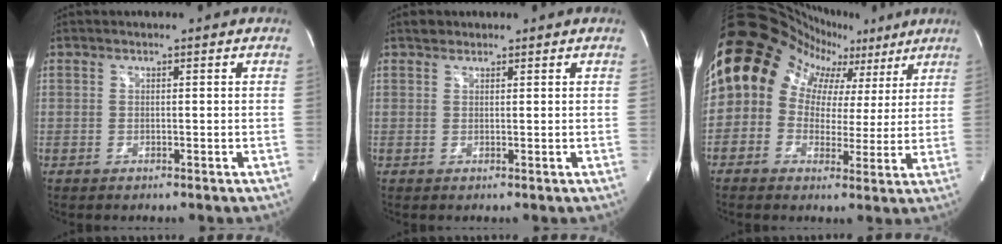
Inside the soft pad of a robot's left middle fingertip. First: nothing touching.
{"total": 1.2, "force": [0.9, 0.7, 0.1], "torque": [-0.002, 0.009, 0.014]}
{"total": 17.8, "force": [8.6, 13.6, 7.7], "torque": [-0.145, 0.077, 0.120]}